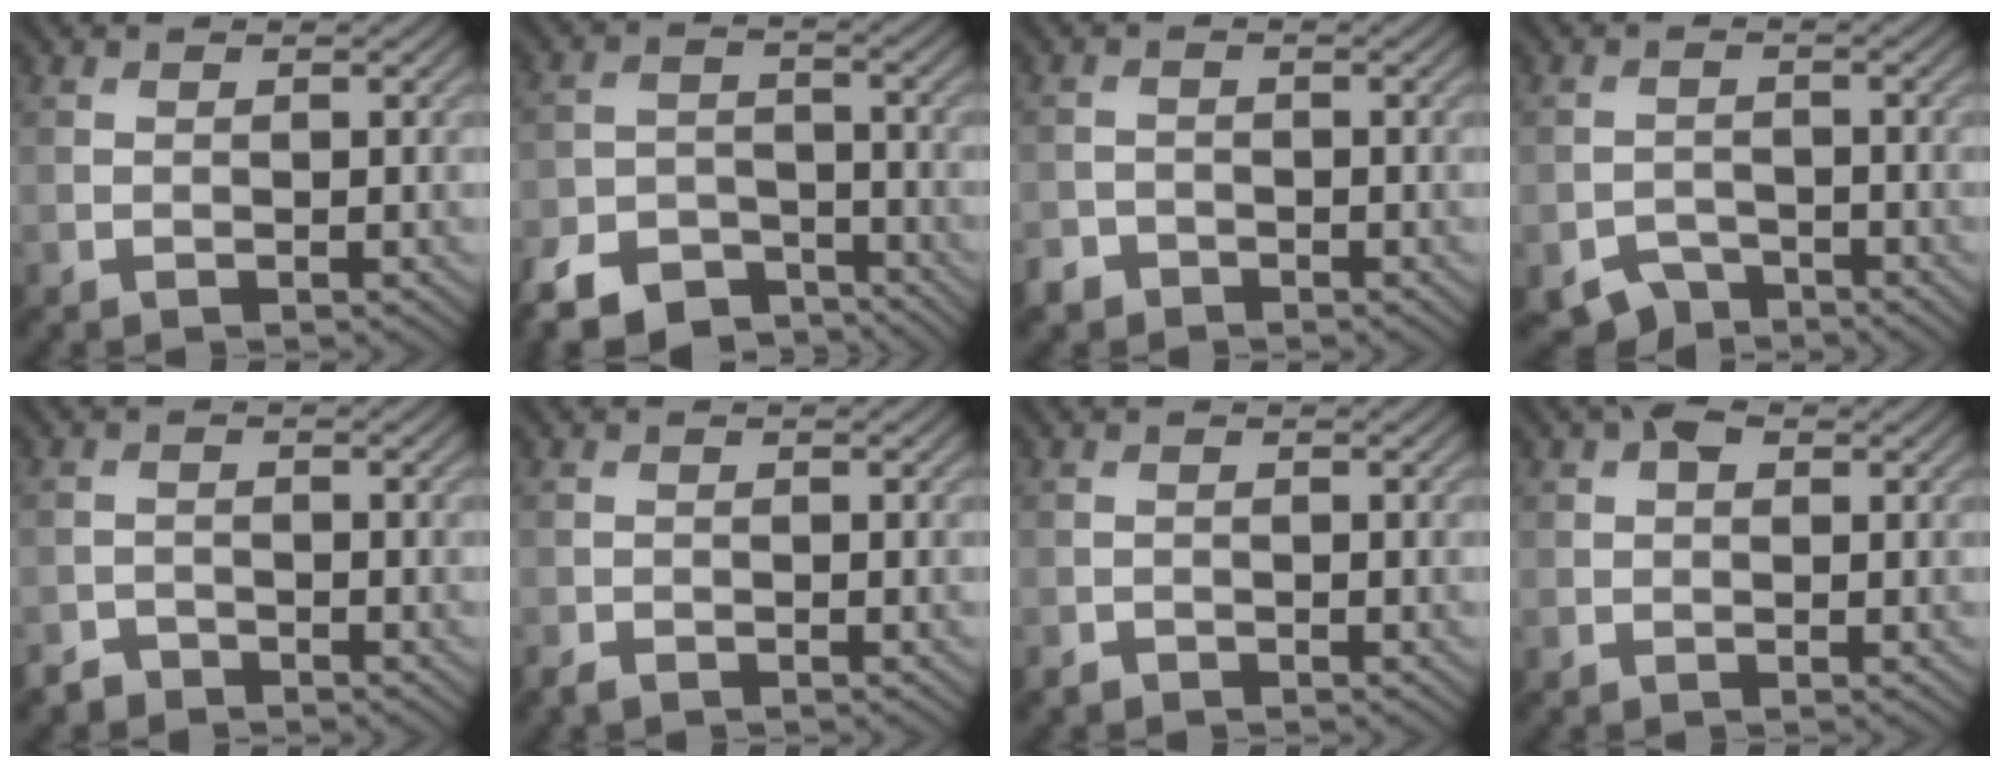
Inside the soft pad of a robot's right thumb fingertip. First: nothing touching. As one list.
[{"total": 9.0, "force": [-7.4, 4.0, 3.4], "torque": [-0.071, -0.014, -0.135]}, {"total": 2.1, "force": [-1.7, 1.1, 0.2], "torque": [-0.005, 0.000, -0.039]}, {"total": 3.2, "force": [-2.7, 1.6, 0.6], "torque": [-0.009, -0.002, -0.052]}, {"total": 2.0, "force": [-1.8, 0.7, 0.0], "torque": [-0.001, 0.002, -0.041]}, {"total": 1.1, "force": [-1.0, 0.4, 0.3], "torque": [-0.009, 0.000, -0.022]}, {"total": 0.9, "force": [-0.8, 0.3, 0.0], "torque": [-0.001, 0.000, -0.016]}, {"total": 1.8, "force": [0.7, 1.1, 1.2], "torque": [-0.020, 0.006, 0.005]}]